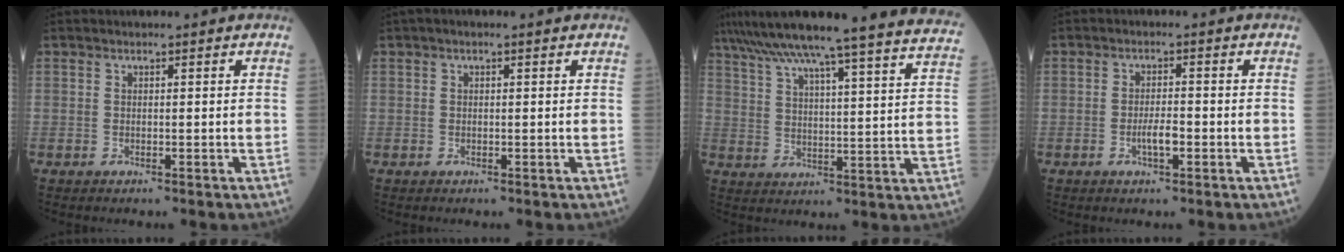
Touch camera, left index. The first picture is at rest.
{"total": 0.8, "force": [0.4, 0.2, 0.7], "torque": [-0.019, 0.009, 0.003]}
{"total": 30.2, "force": [27.2, -0.4, 13.2], "torque": [-0.222, -0.058, 0.345]}
{"total": 2.7, "force": [-1.1, 0.7, 2.4], "torque": [-0.046, 0.002, -0.019]}